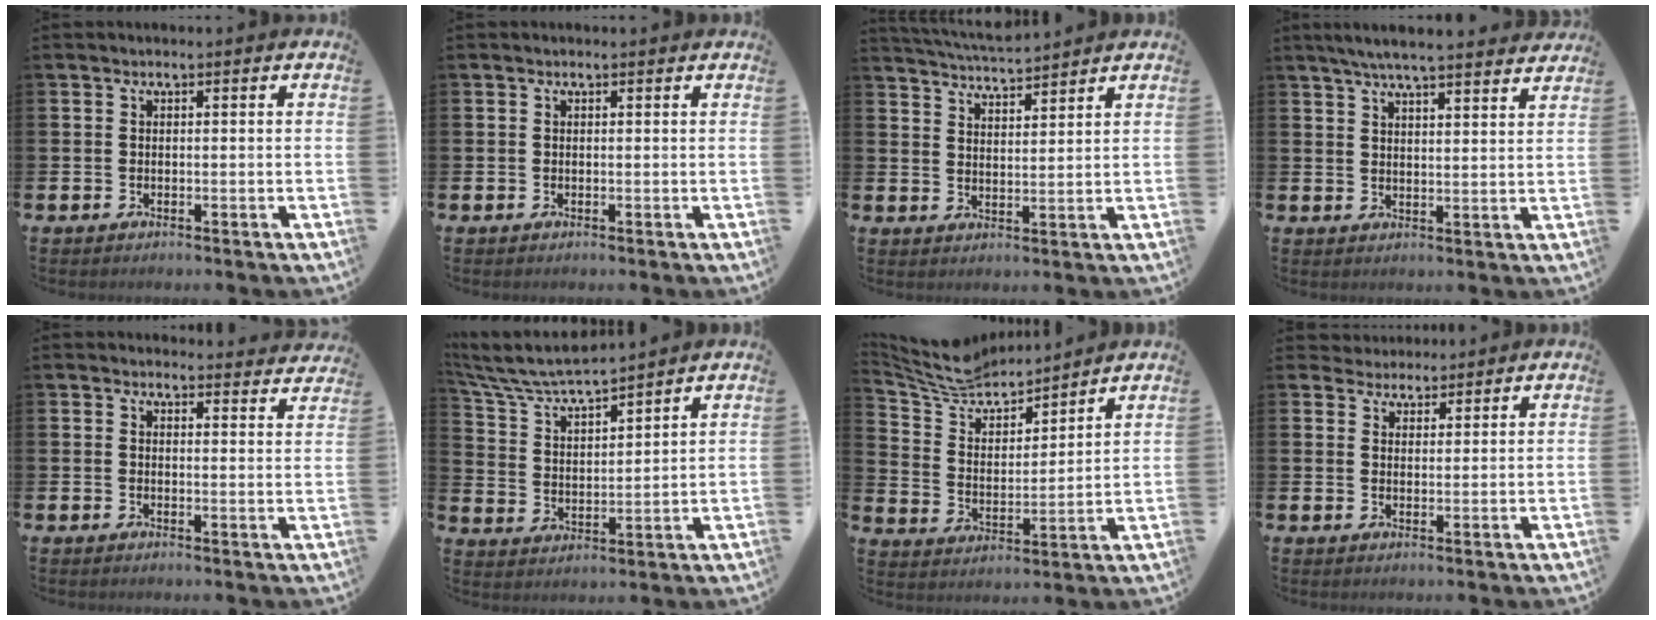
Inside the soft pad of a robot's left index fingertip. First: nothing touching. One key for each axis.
{"total": 0.0}
{"total": 5.1, "fx": 5.1, "fy": 0.0, "fz": 0.4, "tx": -0.020, "ty": -0.030, "tz": 0.091}
{"total": 5.8, "fx": 5.5, "fy": 0.0, "fz": 1.8, "tx": -0.048, "ty": -0.022, "tz": 0.098}
{"total": 2.6, "fx": 2.6, "fy": 0.5, "fz": -0.1, "tx": 0.005, "ty": -0.016, "tz": 0.044}
{"total": 6.8, "fx": 6.5, "fy": 0.5, "fz": 2.0, "tx": -0.071, "ty": -0.045, "tz": 0.112}
{"total": 7.8, "fx": 7.2, "fy": 2.3, "fz": 1.7, "tx": -0.073, "ty": -0.047, "tz": 0.130}
{"total": 3.5, "fx": 3.3, "fy": 1.2, "fz": -0.2, "tx": -0.007, "ty": -0.011, "tz": 0.060}